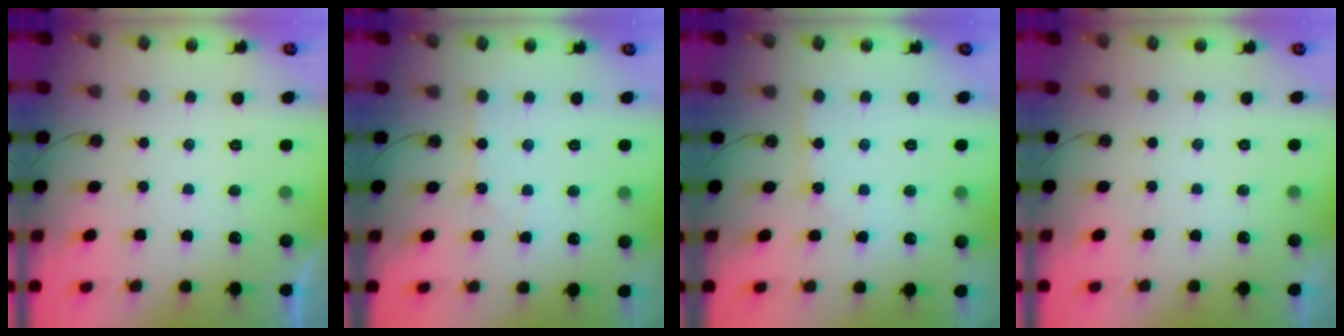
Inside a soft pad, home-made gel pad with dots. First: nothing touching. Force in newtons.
{"total": 2.1, "press": 2.1, "slide": 0.3}
{"total": 3.3, "press": 3.3, "slide": 0.4}
{"total": 0.0}